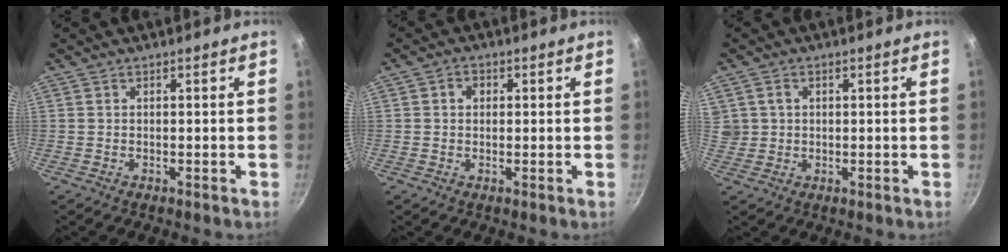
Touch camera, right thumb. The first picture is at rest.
{"total": 2.5, "force": [0.6, 2.1, 1.3], "torque": [-0.007, 0.004, 0.006]}
{"total": 3.7, "force": [1.0, 3.3, 1.3], "torque": [-0.011, 0.007, 0.023]}